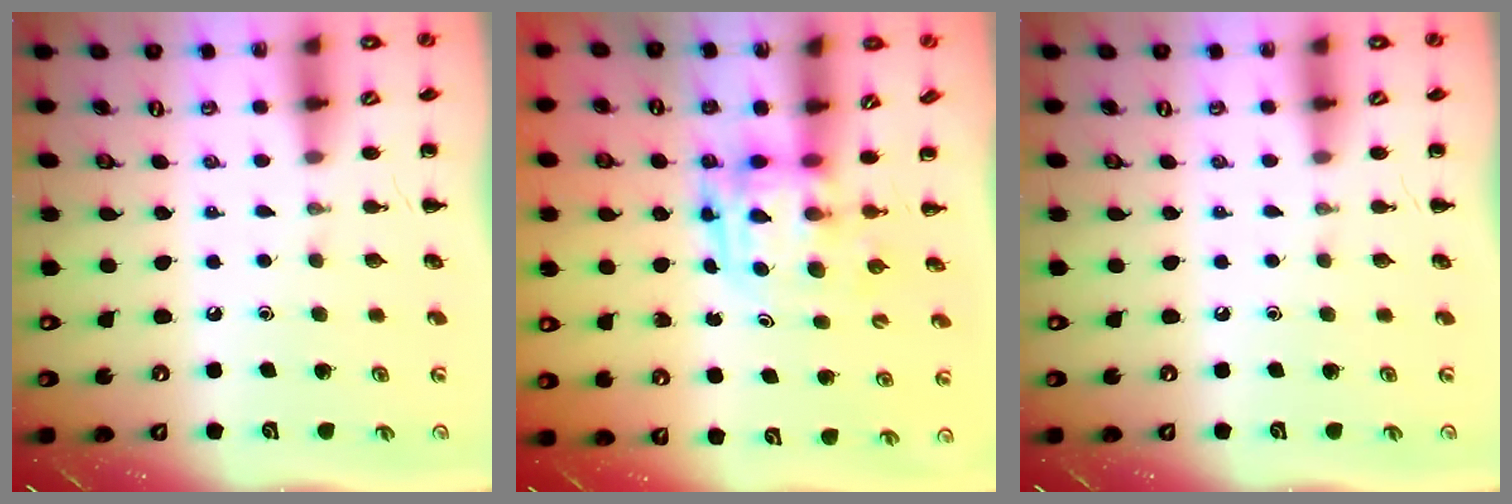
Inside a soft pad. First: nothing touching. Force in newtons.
{"total": 3.8, "press": 3.8, "slide": 0.7}
{"total": 0.0}